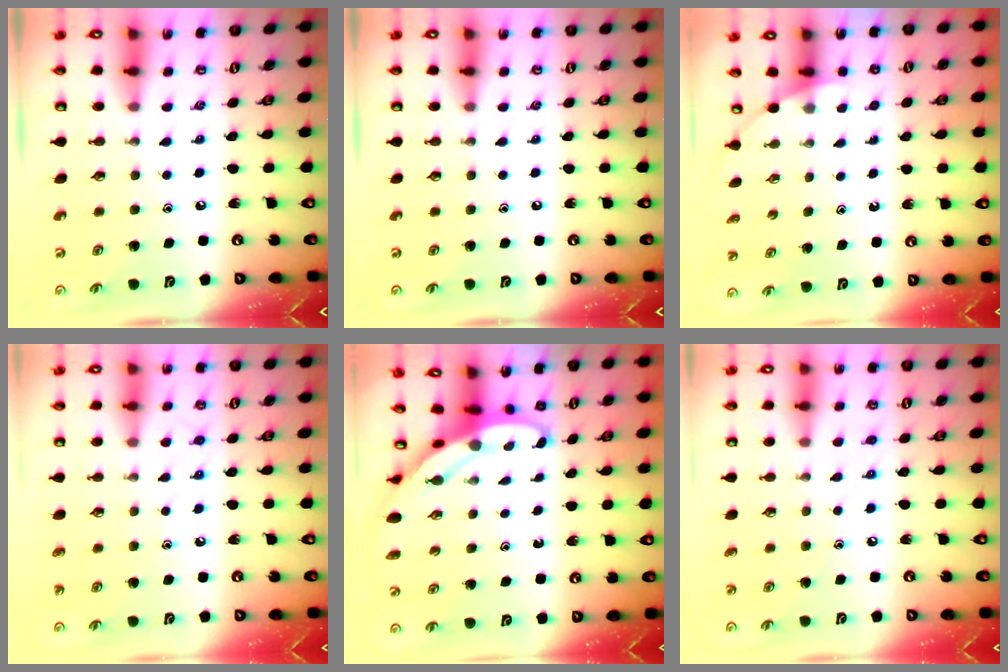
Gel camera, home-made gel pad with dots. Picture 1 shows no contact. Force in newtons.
{"total": 0.0}
{"total": 0.9, "press": 0.9, "slide": 0.2}
{"total": 6.7, "press": 6.7, "slide": 0.6}
{"total": 3.5, "press": 3.5, "slide": 0.1}
{"total": 5.5, "press": 5.5, "slide": 0.7}